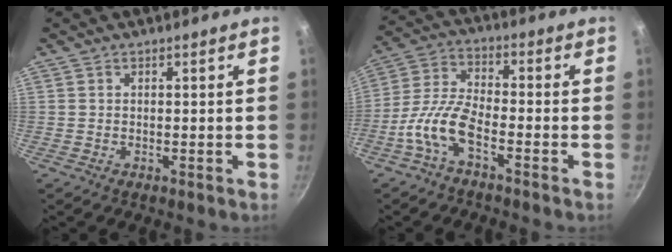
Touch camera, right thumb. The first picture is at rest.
{"total": 8.9, "force": [-4.6, 3.2, 6.9], "torque": [-0.151, 0.033, -0.103]}